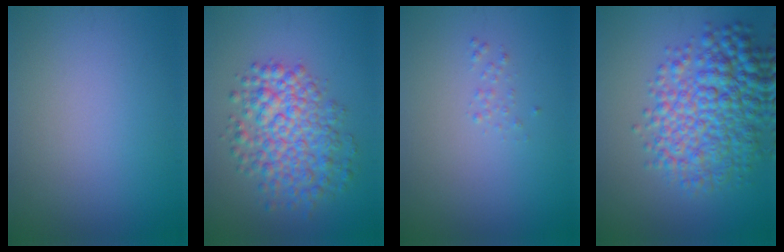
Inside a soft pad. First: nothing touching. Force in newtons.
{"total": 6.4, "press": 6.4, "slide": 0.2}
{"total": 0.6, "press": 0.6, "slide": 0.0}
{"total": 8.1, "press": 8.1, "slide": 0.1}